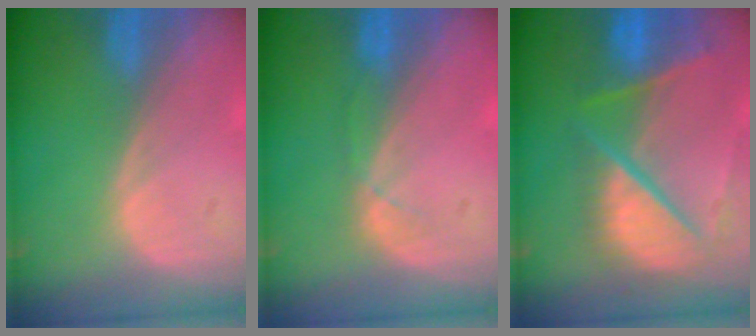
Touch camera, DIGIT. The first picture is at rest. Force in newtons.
{"total": 1.4, "press": 1.3, "slide": 0.3}
{"total": 10.9, "press": 9.0, "slide": 6.1}